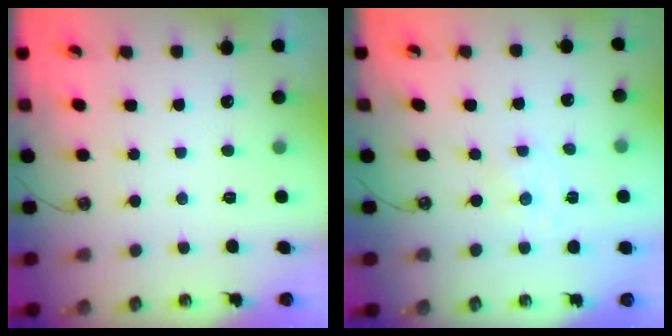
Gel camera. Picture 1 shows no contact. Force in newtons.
{"total": 0.0}